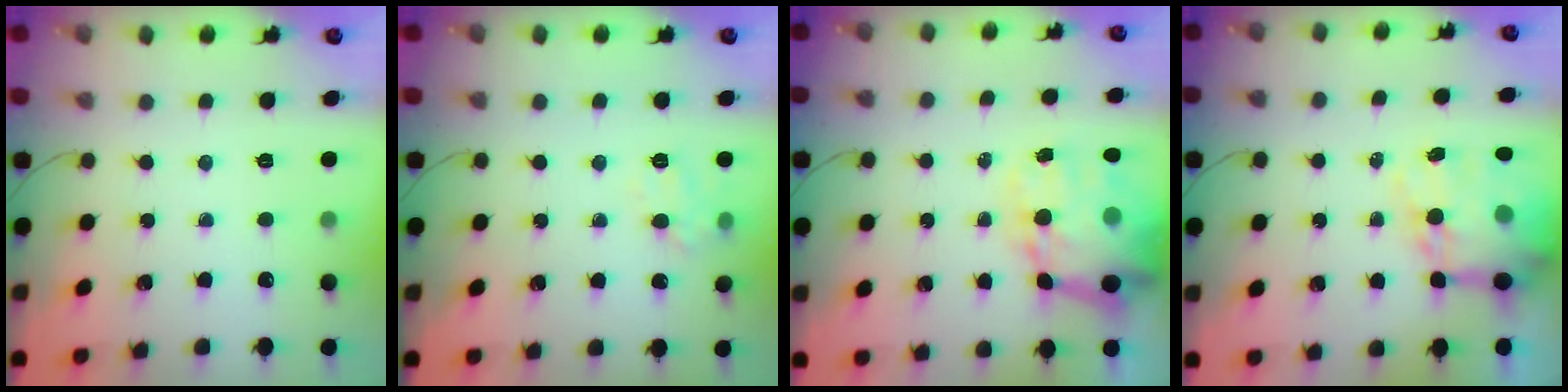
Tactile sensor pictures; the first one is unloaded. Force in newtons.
{"total": 7.3, "press": 7.2, "slide": 0.8}
{"total": 20.3, "press": 19.8, "slide": 4.6}
{"total": 15.6, "press": 15.1, "slide": 3.8}